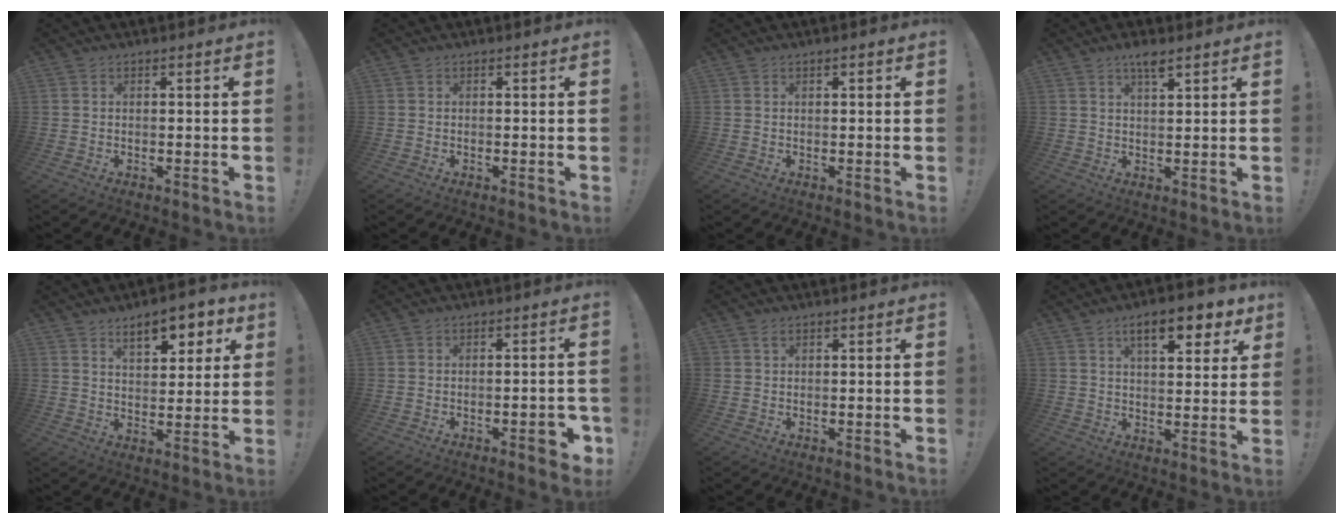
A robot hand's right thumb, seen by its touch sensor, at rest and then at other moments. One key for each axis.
{"total": 0.0}
{"total": 0.6, "fx": 0.3, "fy": 0.4, "fz": 0.4, "tx": -0.006, "ty": 0.001, "tz": 0.005}
{"total": 4.1, "fx": 2.8, "fy": 0.8, "fz": 2.9, "tx": -0.043, "ty": -0.015, "tz": 0.043}
{"total": 10.2, "fx": 5.9, "fy": 4.4, "fz": 7.1, "tx": -0.102, "ty": -0.024, "tz": 0.100}
{"total": 5.3, "fx": -2.7, "fy": 1.9, "fz": 4.2, "tx": -0.045, "ty": 0.009, "tz": -0.042}
{"total": 0.9, "fx": 0.6, "fy": 0.4, "fz": 0.6, "tx": -0.007, "ty": -0.002, "tz": 0.011}
{"total": 11.1, "fx": 6.0, "fy": 4.1, "fz": 8.4, "tx": -0.121, "ty": -0.022, "tz": 0.098}